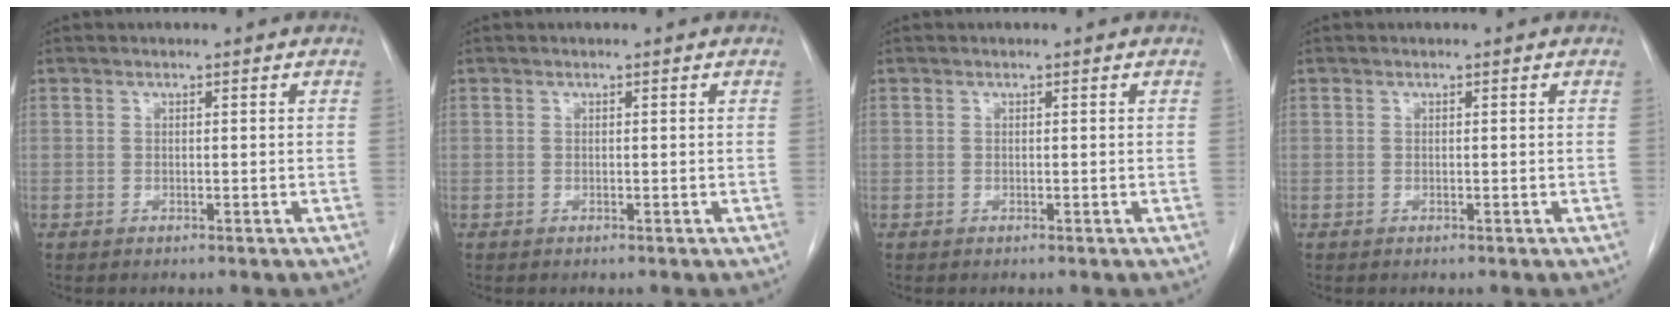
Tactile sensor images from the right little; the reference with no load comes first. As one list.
[{"total": 0.0}, {"total": 0.0}, {"total": 0.0}]